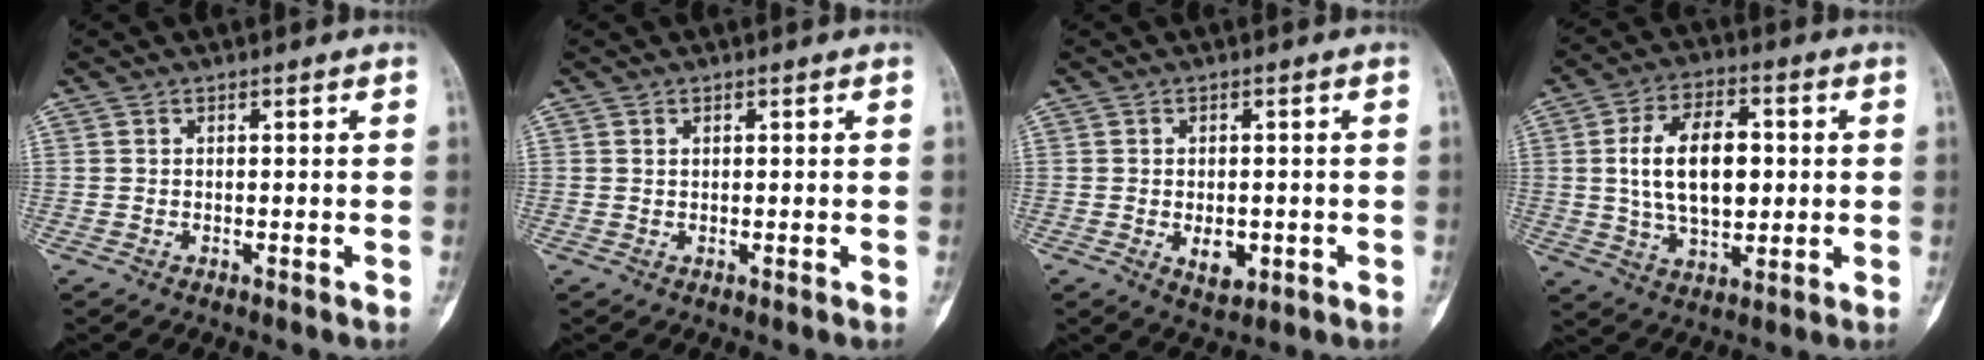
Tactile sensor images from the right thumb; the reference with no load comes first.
{"total": 0.6, "force": [0.3, 0.4, 0.3], "torque": [-0.005, 0.000, 0.006]}
{"total": 4.5, "force": [-1.1, 2.7, 3.4], "torque": [-0.038, -0.003, -0.007]}
{"total": 14.6, "force": [1.5, 8.4, 11.8], "torque": [-0.185, 0.003, 0.027]}